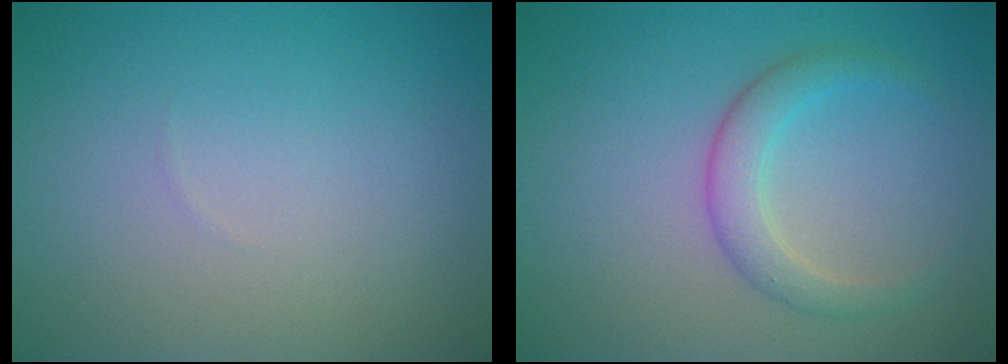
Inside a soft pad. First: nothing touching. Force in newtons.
{"total": 2.7, "press": 2.7, "slide": 0.2}